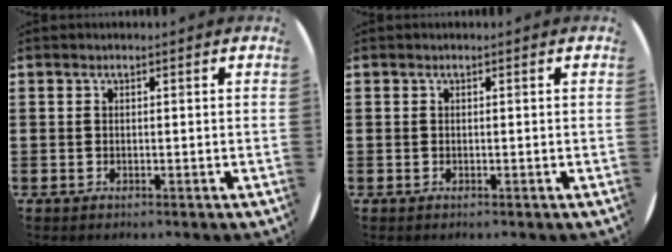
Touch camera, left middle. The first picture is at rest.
{"total": 0.0}